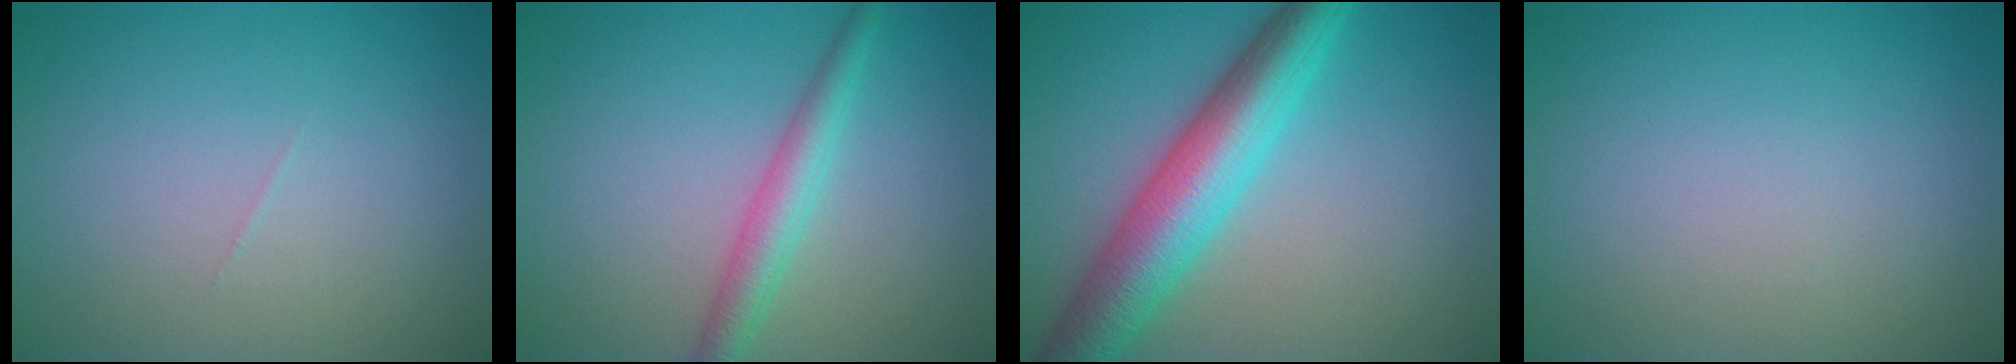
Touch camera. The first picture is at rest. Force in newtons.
{"total": 3.1, "press": 3.1, "slide": 0.1}
{"total": 8.0, "press": 8.0, "slide": 0.2}
{"total": 0.0}